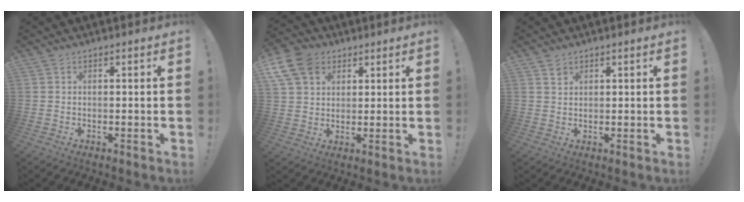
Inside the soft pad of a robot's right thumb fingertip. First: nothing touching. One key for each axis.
{"total": 11.7, "fx": 5.7, "fy": 8.6, "fz": 5.5, "tx": -0.100, "ty": -0.023, "tz": 0.116}
{"total": 1.8, "fx": 1.3, "fy": 1.2, "fz": 0.4, "tx": 0.002, "ty": -0.009, "tz": 0.024}